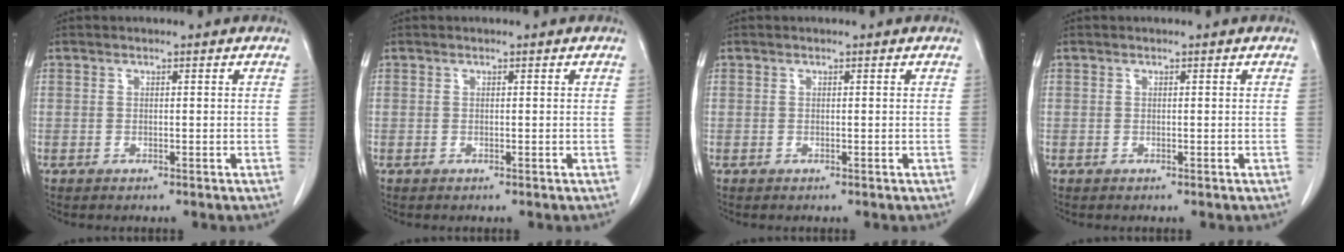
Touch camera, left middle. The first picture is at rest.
{"total": 0.0}
{"total": 0.0}
{"total": 0.0}